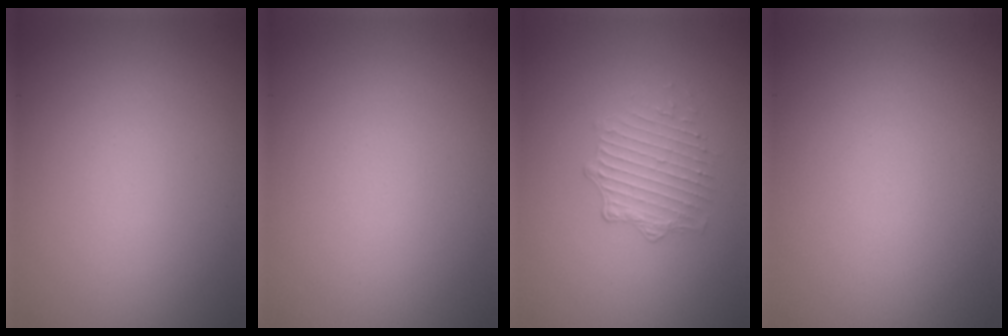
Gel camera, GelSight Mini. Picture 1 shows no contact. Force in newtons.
{"total": 0.0}
{"total": 1.9, "press": 1.4, "slide": 1.4}
{"total": 0.0}